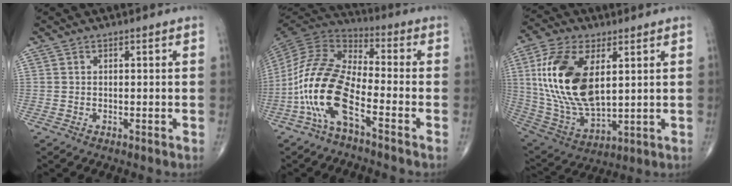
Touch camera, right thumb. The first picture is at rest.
{"total": 14.6, "force": [-6.2, 5.2, 12.1], "torque": [-0.258, 0.047, -0.130]}
{"total": 20.4, "force": [4.5, 10.7, 16.8], "torque": [-0.336, -0.021, 0.091]}